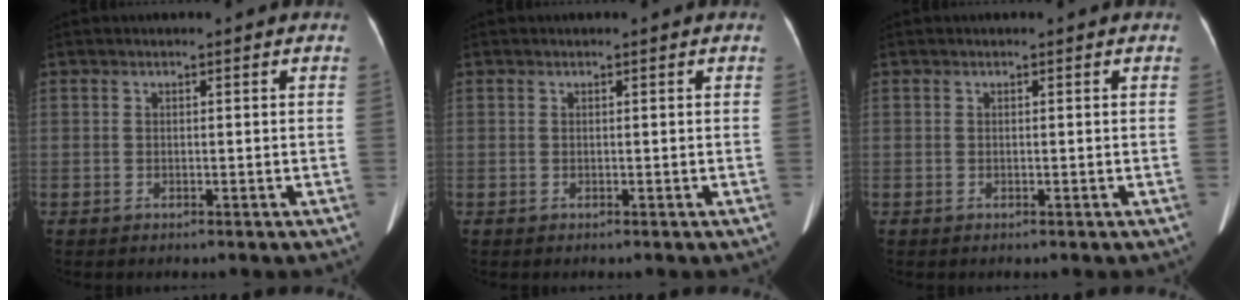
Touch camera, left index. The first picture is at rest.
{"total": 0.0}
{"total": 0.0}